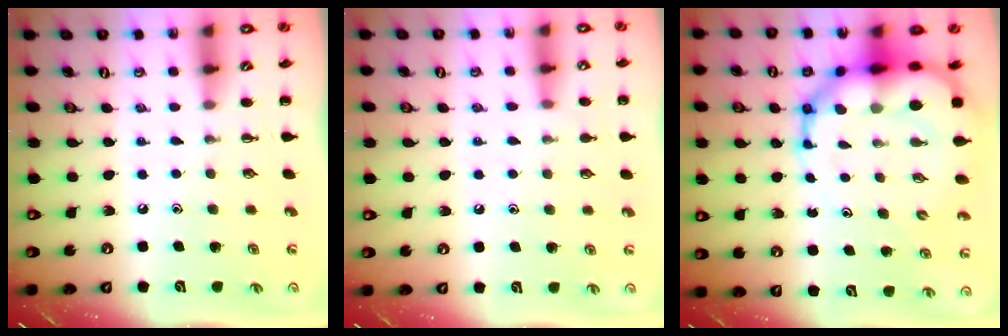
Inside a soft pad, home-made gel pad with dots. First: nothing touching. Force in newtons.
{"total": 6.3, "press": 6.0, "slide": 2.0}
{"total": 15.1, "press": 14.6, "slide": 3.9}